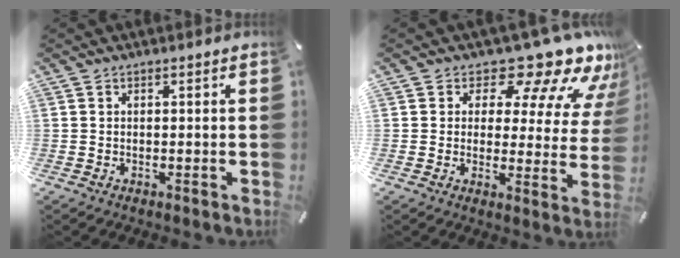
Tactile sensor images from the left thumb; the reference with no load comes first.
{"total": 14.9, "force": [11.1, 6.0, 7.9], "torque": [-0.113, -0.092, 0.182]}